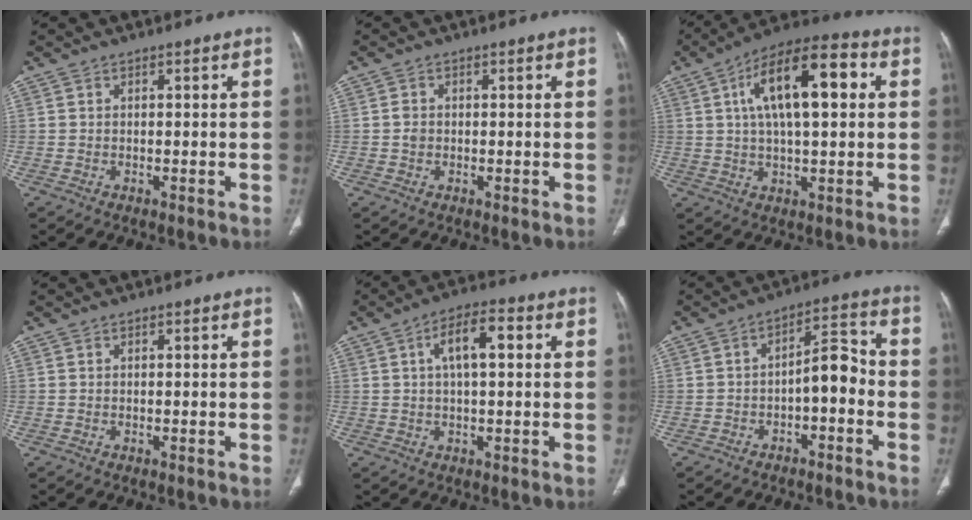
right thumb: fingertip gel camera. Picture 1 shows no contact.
{"total": 1.3, "force": [0.0, 1.0, 0.8], "torque": [-0.014, 0.002, -0.001]}
{"total": 16.8, "force": [4.1, 6.6, 14.9], "torque": [-0.237, 0.017, 0.060]}
{"total": 0.0}
{"total": 7.8, "force": [1.9, 2.9, 6.9], "torque": [-0.117, 0.016, 0.027]}
{"total": 7.6, "force": [-2.5, 3.7, 6.2], "torque": [-0.079, 0.047, -0.042]}